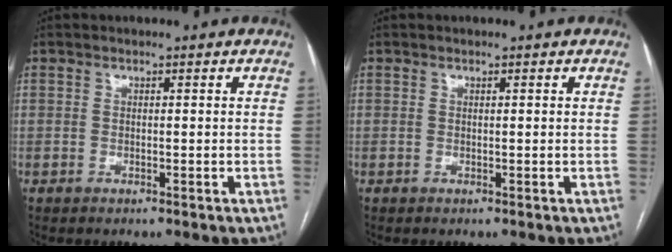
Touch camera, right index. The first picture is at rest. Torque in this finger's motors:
{"motor_torque": [-0.08, -0.02, 0.03, 0.01]}